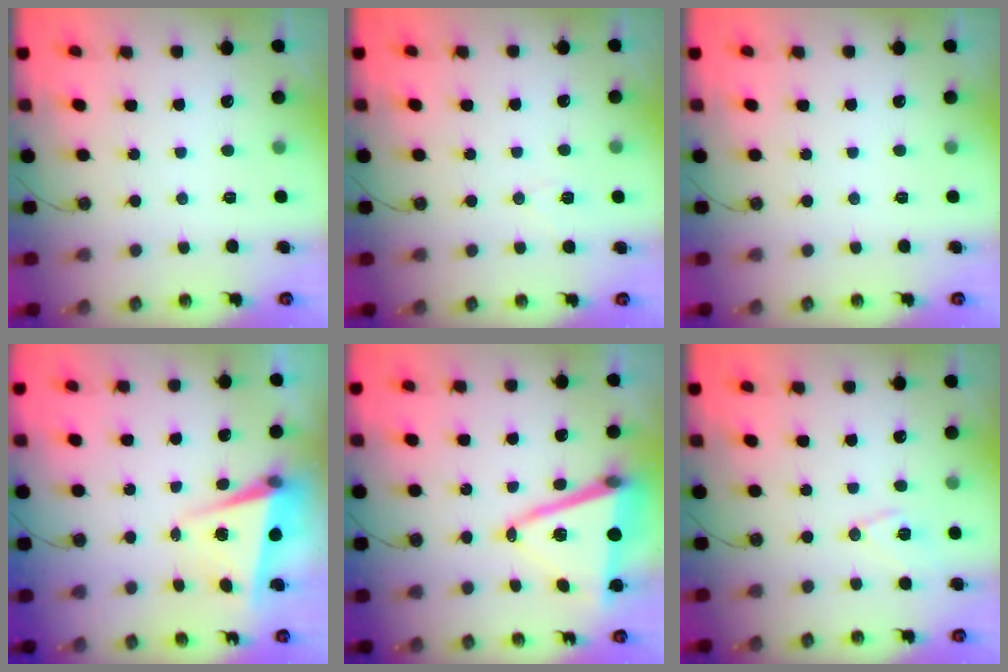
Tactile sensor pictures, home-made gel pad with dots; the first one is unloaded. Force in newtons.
{"total": 6.3, "press": 5.6, "slide": 2.9}
{"total": 0.0}
{"total": 6.9, "press": 6.8, "slide": 0.8}
{"total": 14.8, "press": 14.3, "slide": 3.7}
{"total": 8.8, "press": 8.1, "slide": 3.6}